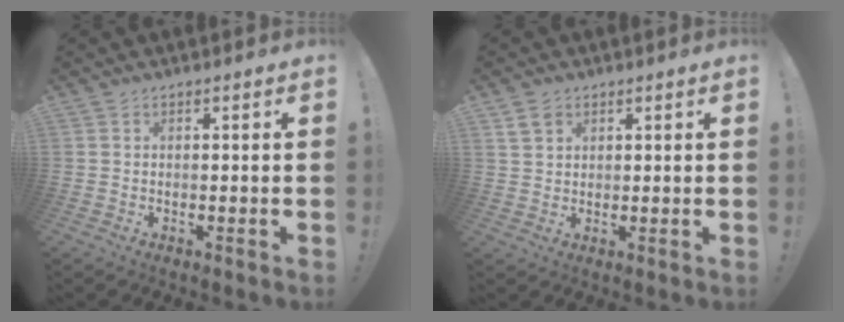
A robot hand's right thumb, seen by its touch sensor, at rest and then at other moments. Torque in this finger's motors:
{"motor_torque": [-0.02, 0.04, 0.10, -0.19, 0.03]}